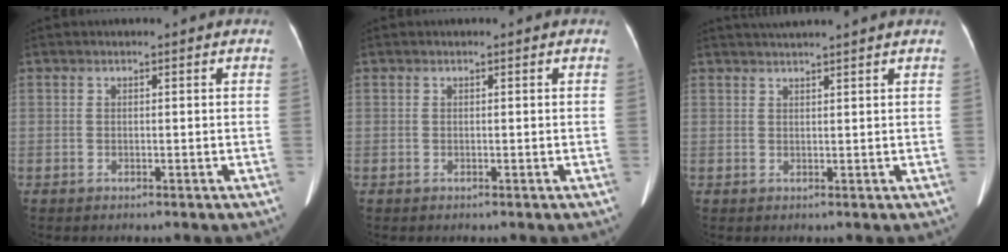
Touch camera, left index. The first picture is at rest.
{"total": 0.0}
{"total": 5.1, "force": [4.6, -1.1, 2.1], "torque": [-0.027, 0.026, 0.065]}